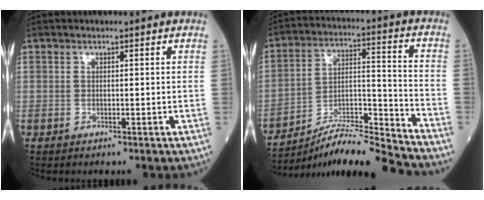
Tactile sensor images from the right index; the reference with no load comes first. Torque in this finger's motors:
{"motor_torque": [1.07, -1.07, 0.25, 0.07]}